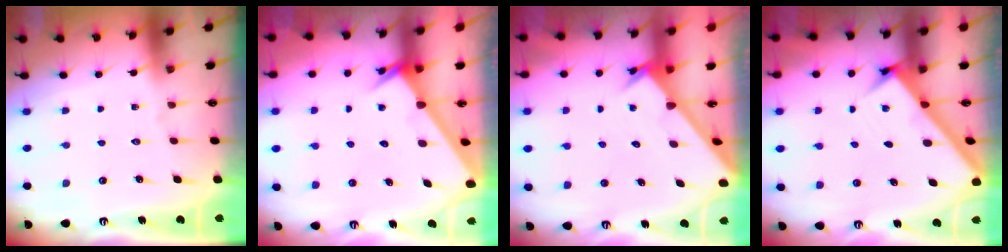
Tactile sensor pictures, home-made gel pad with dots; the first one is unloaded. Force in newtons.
{"total": 2.5, "press": 2.5, "slide": 0.1}
{"total": 2.4, "press": 2.4, "slide": 0.2}
{"total": 3.0, "press": 2.9, "slide": 0.4}